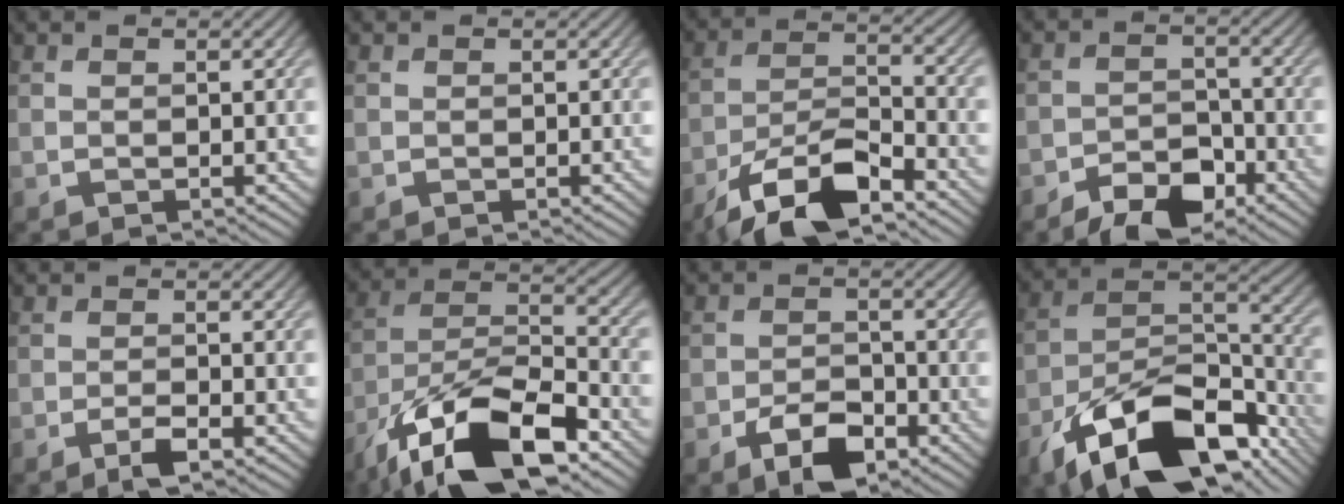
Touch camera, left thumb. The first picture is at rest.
{"total": 0.0}
{"total": 11.7, "force": [-8.1, 3.7, 7.7], "torque": [-0.142, -0.001, -0.162]}
{"total": 5.8, "force": [-4.3, 2.8, 2.8], "torque": [-0.044, 0.003, -0.082]}
{"total": 2.4, "force": [-1.5, 0.4, 1.8], "torque": [-0.035, 0.003, -0.030]}
{"total": 17.8, "force": [-11.3, 6.8, 11.9], "torque": [-0.239, -0.027, -0.207]}
{"total": 5.9, "force": [-3.6, 2.8, 3.8], "torque": [-0.065, 0.001, -0.069]}
{"total": 19.0, "force": [-11.8, 8.9, 11.9], "torque": [-0.223, -0.039, -0.192]}